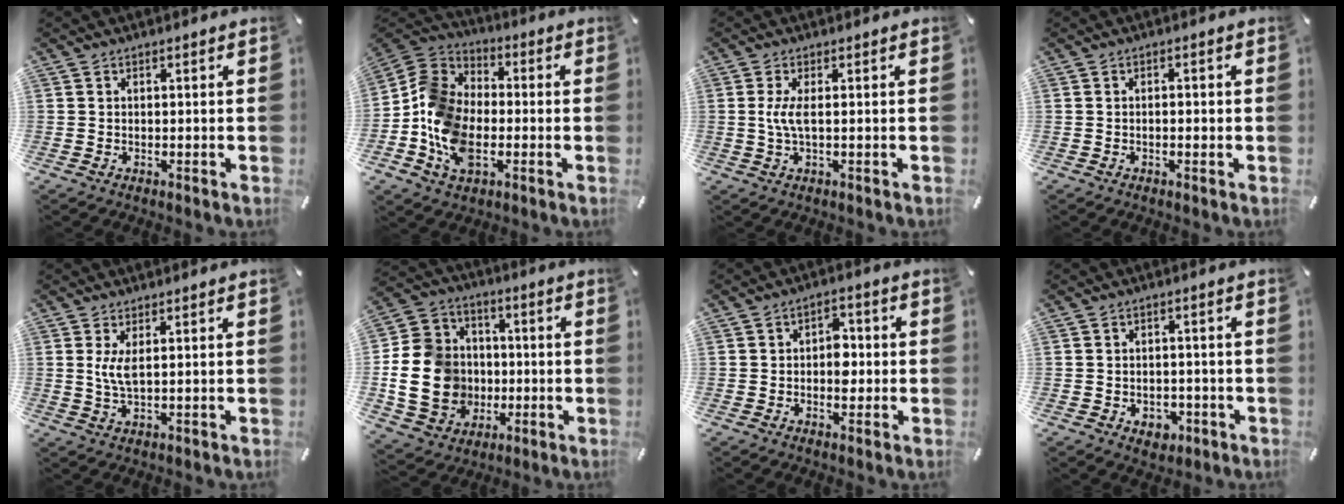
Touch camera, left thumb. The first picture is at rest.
{"total": 13.3, "force": [-4.7, 9.6, 7.9], "torque": [-0.193, 0.022, -0.090]}
{"total": 4.0, "force": [0.3, 0.8, 3.9], "torque": [-0.090, -0.008, 0.000]}
{"total": 1.4, "force": [-0.5, 0.4, 1.2], "torque": [-0.022, 0.003, -0.011]}
{"total": 4.0, "force": [1.1, 1.3, 3.7], "torque": [-0.076, -0.006, 0.016]}
{"total": 17.9, "force": [-2.6, 15.6, 8.4], "torque": [-0.177, 0.021, -0.039]}
{"total": 5.2, "force": [-0.6, 3.5, 3.8], "torque": [-0.046, 0.003, -0.016]}
{"total": 3.8, "force": [-1.3, 3.1, 1.9], "torque": [-0.016, -0.002, -0.025]}